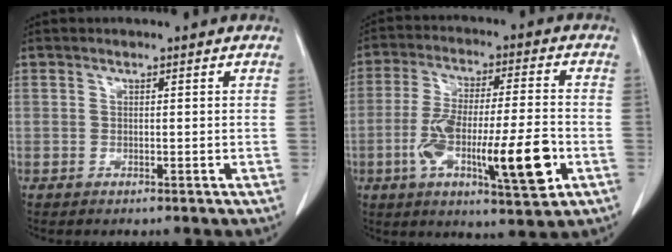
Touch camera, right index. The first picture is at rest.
{"total": 15.5, "force": [-4.7, 2.3, 14.6], "torque": [-0.257, -0.005, -0.073]}